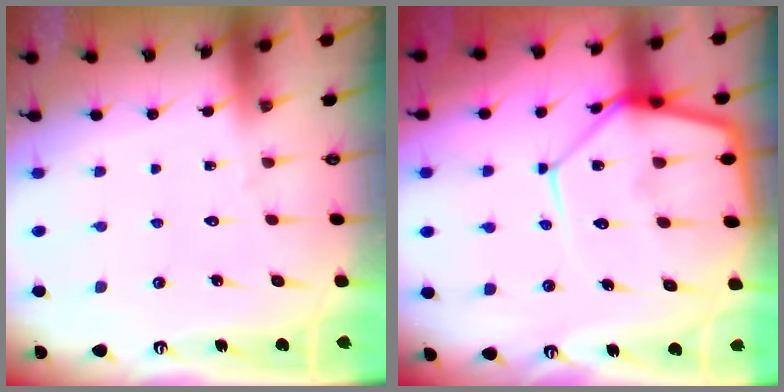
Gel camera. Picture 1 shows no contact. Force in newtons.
{"total": 16.0, "press": 15.9, "slide": 1.5}